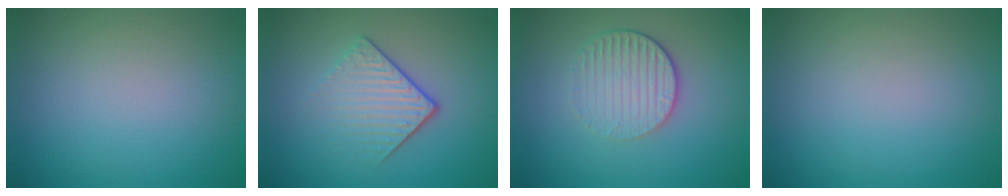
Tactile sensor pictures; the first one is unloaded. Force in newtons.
{"total": 4.2, "press": 2.7, "slide": 3.3}
{"total": 4.2, "press": 2.8, "slide": 3.0}
{"total": 0.0}